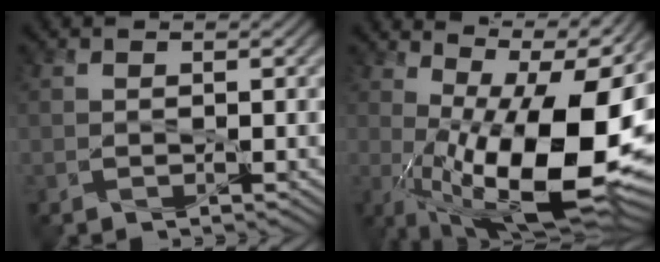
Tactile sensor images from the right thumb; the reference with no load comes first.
{"total": 19.5, "force": [0.8, 7.3, 18.1], "torque": [-0.264, -0.004, 0.023]}